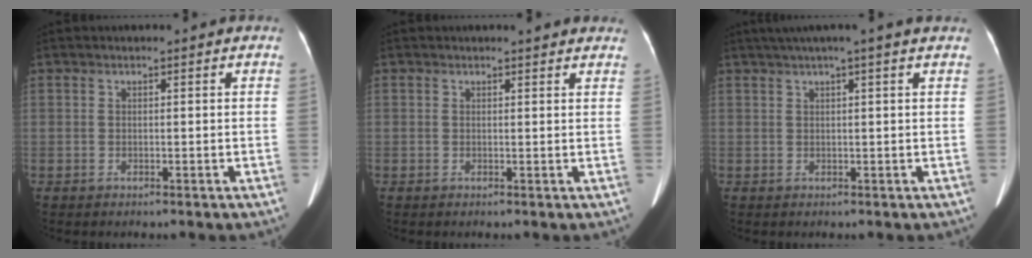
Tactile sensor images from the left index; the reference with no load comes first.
{"total": 3.6, "force": [3.2, 1.1, 1.2], "torque": [-0.009, 0.006, 0.024]}
{"total": 6.0, "force": [4.7, -0.6, 3.8], "torque": [-0.060, 0.035, 0.064]}